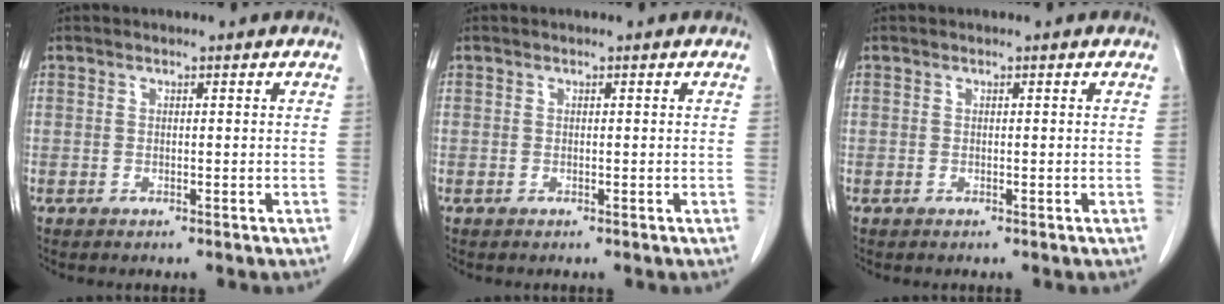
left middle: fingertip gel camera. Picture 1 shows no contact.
{"total": 0.0}
{"total": 0.0}